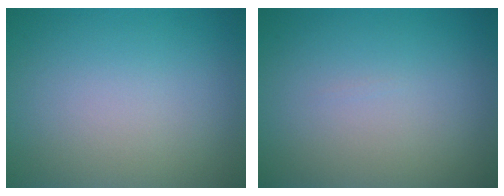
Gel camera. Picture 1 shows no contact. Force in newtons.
{"total": 0.0}